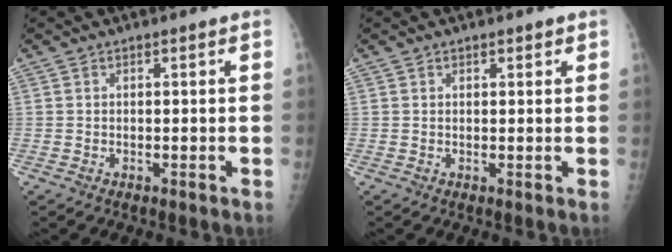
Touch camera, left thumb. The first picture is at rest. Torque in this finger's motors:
{"motor_torque": [-0.14, -0.17, -0.12, -0.12, -0.01]}